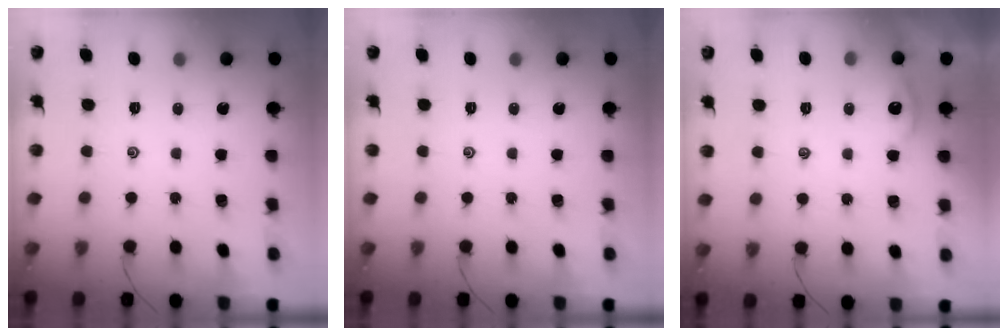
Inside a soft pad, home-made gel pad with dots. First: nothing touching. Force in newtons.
{"total": 0.0}
{"total": 2.6, "press": 2.6, "slide": 0.3}